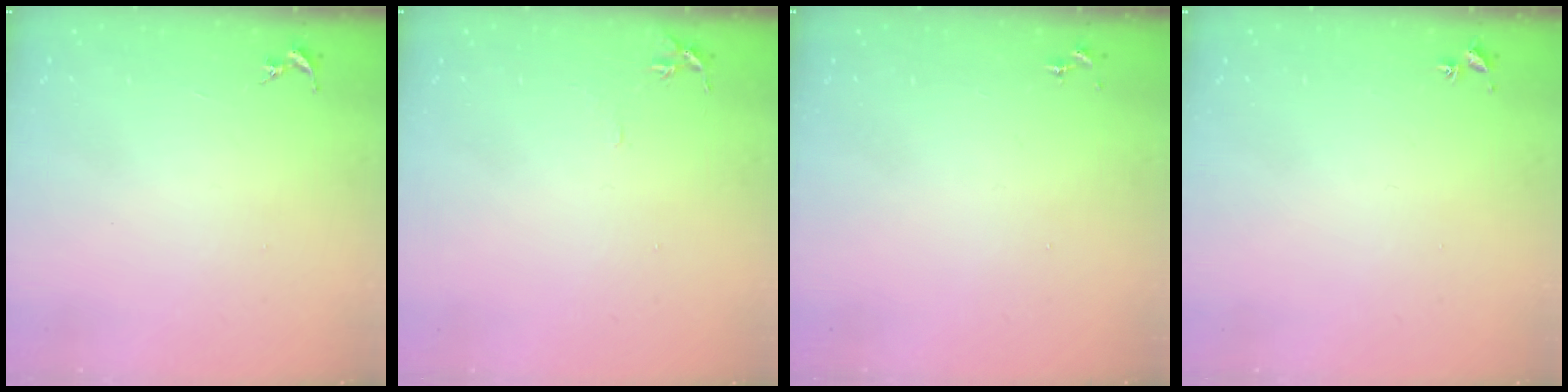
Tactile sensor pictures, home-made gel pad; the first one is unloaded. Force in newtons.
{"total": 3.5, "press": 3.5, "slide": 0.4}
{"total": 0.0}
{"total": 1.7, "press": 1.7, "slide": 0.2}